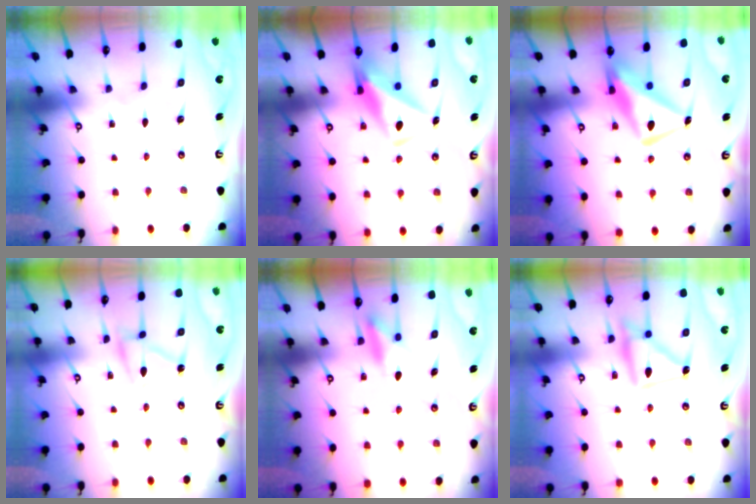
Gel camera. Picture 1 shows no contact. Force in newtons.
{"total": 10.8, "press": 10.8, "slide": 1.2}
{"total": 13.4, "press": 13.4, "slide": 1.1}
{"total": 7.3, "press": 7.2, "slide": 0.4}
{"total": 9.1, "press": 9.1, "slide": 1.2}
{"total": 14.5, "press": 14.5, "slide": 1.0}